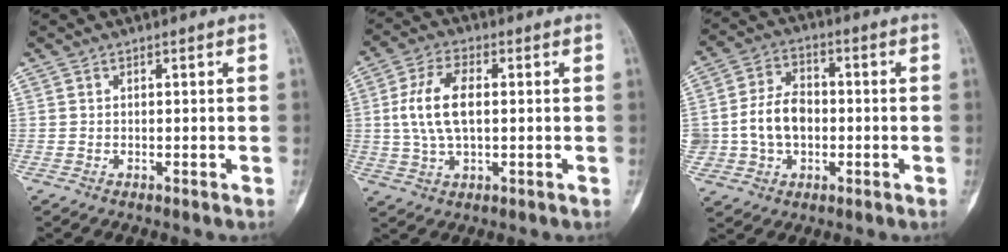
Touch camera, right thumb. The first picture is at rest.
{"total": 10.0, "force": [0.8, 5.2, 8.5], "torque": [-0.175, 0.008, 0.017]}
{"total": 10.2, "force": [-0.9, 7.7, 6.6], "torque": [-0.097, 0.019, -0.015]}